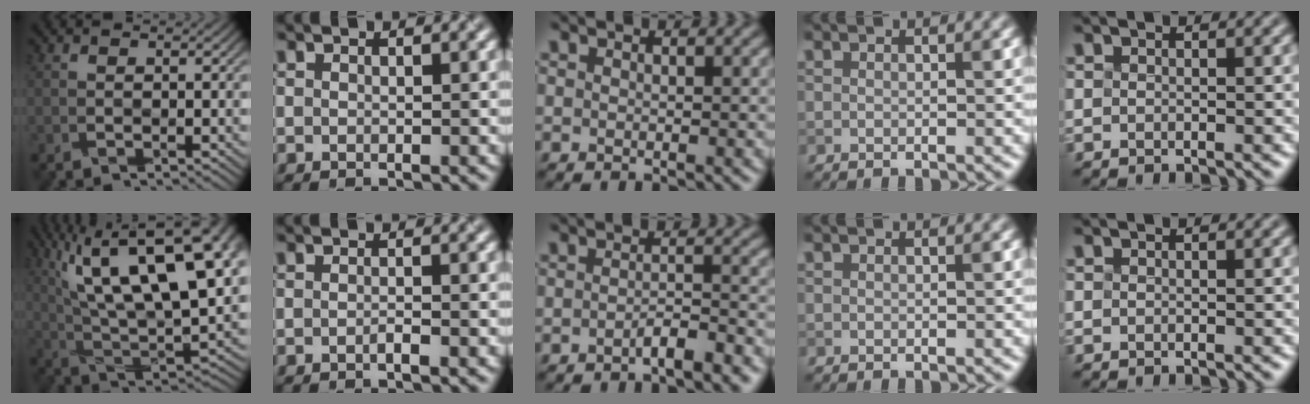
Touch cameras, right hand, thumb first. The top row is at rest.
{"thumb": {"total": 21.1, "force": [9.3, 7.8, 17.2], "torque": [-0.284, 0.051, 0.157]}, "index": {"total": 1.2, "force": [-1.0, 0.2, 0.7], "torque": [-0.006, 0.005, -0.012]}, "middle": {"total": 2.8, "force": [-1.7, 0.6, 2.1], "torque": [-0.034, 0.008, -0.033]}}